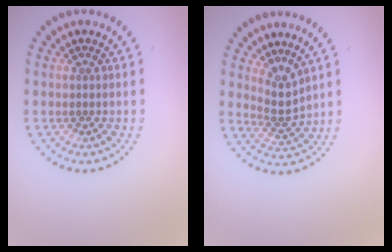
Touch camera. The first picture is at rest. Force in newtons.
{"total": 2.5, "press": 1.8, "slide": 1.7}